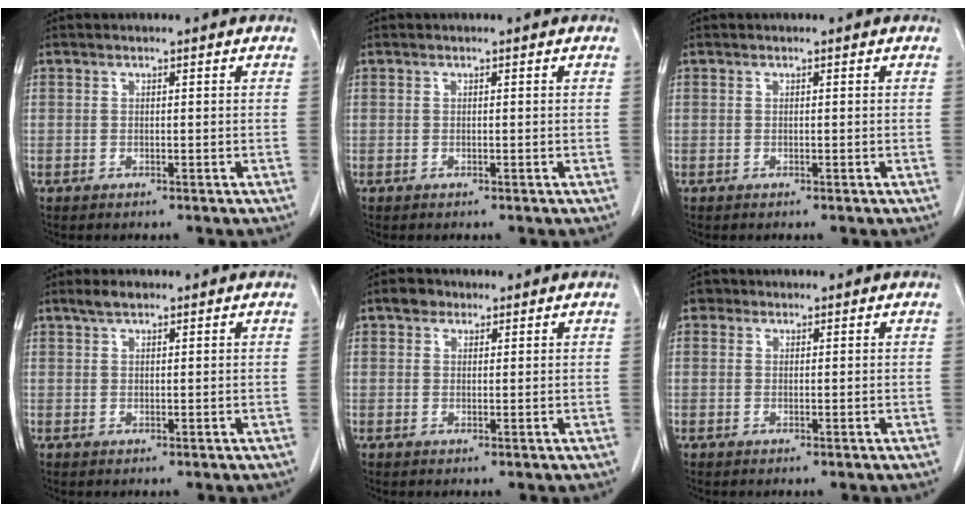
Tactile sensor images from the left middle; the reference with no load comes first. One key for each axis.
{"total": 0.0}
{"total": 0.0}
{"total": 2.1, "fx": 1.6, "fy": 0.7, "fz": 1.2, "tx": -0.028, "ty": 0.009, "tz": 0.031}
{"total": 2.3, "fx": 1.5, "fy": 1.6, "fz": 0.7, "tx": -0.013, "ty": 0.009, "tz": 0.022}
{"total": 1.4, "fx": 0.8, "fy": 1.2, "fz": 0.1, "tx": 0.005, "ty": 0.004, "tz": 0.007}